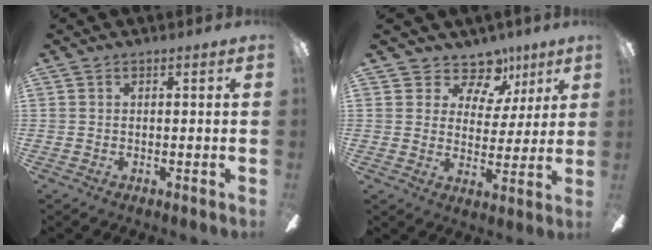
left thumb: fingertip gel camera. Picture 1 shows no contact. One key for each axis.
{"total": 10.8, "fx": 7.7, "fy": 6.5, "fz": 3.7, "tx": -0.064, "ty": -0.049, "tz": 0.146}